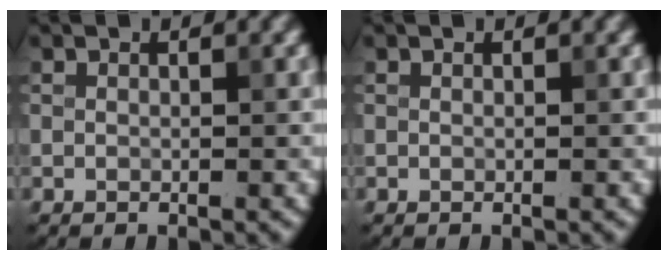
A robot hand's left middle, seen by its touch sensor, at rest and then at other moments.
{"total": 0.0}